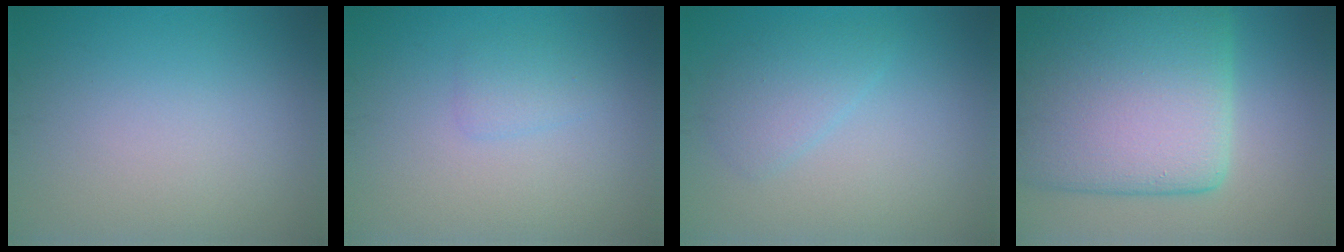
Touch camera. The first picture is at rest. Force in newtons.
{"total": 1.2, "press": 1.2, "slide": 0.1}
{"total": 2.3, "press": 2.3, "slide": 0.2}
{"total": 14.6, "press": 14.6, "slide": 0.8}